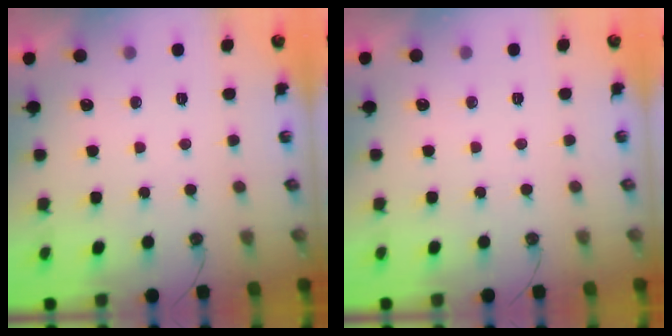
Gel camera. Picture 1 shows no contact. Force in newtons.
{"total": 0.0}